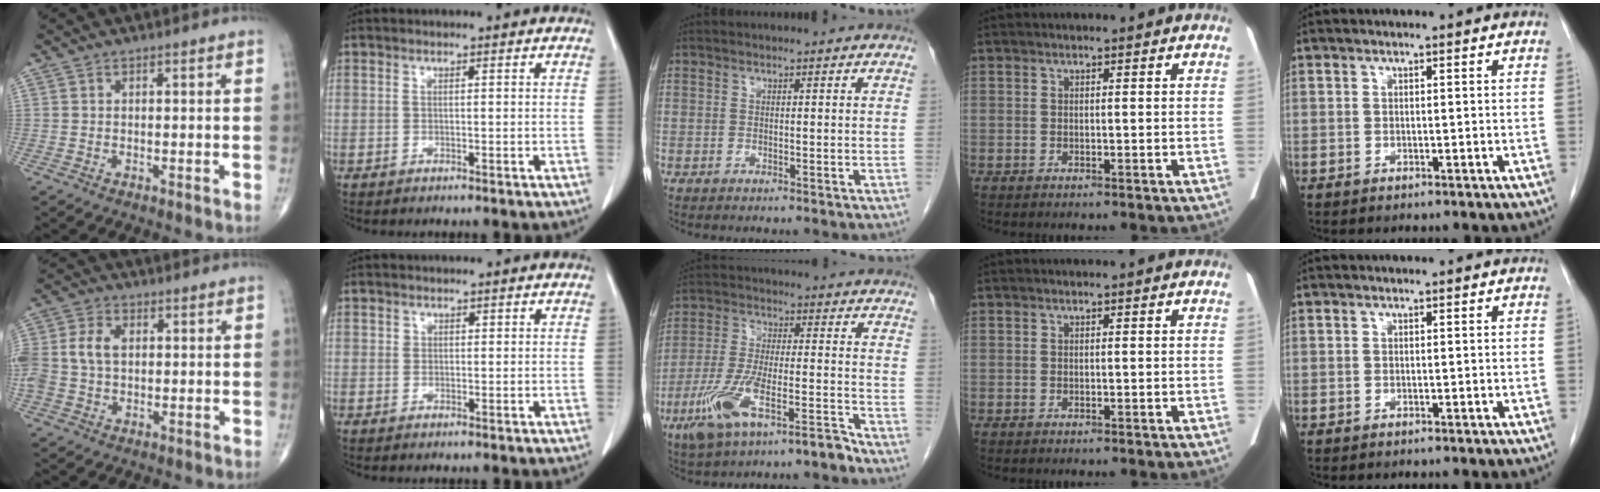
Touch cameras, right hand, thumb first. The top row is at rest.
{"thumb": {"total": 7.9, "force": [0.7, 5.6, 5.5], "torque": [-0.124, 0.018, 0.015]}, "index": {"total": 0.9, "force": [0.5, 0.7, 0.1], "torque": [0.011, 0.003, 0.007]}, "middle": {"total": 10.6, "force": [-7.2, 2.1, 7.5], "torque": [-0.154, 0.000, -0.131]}}